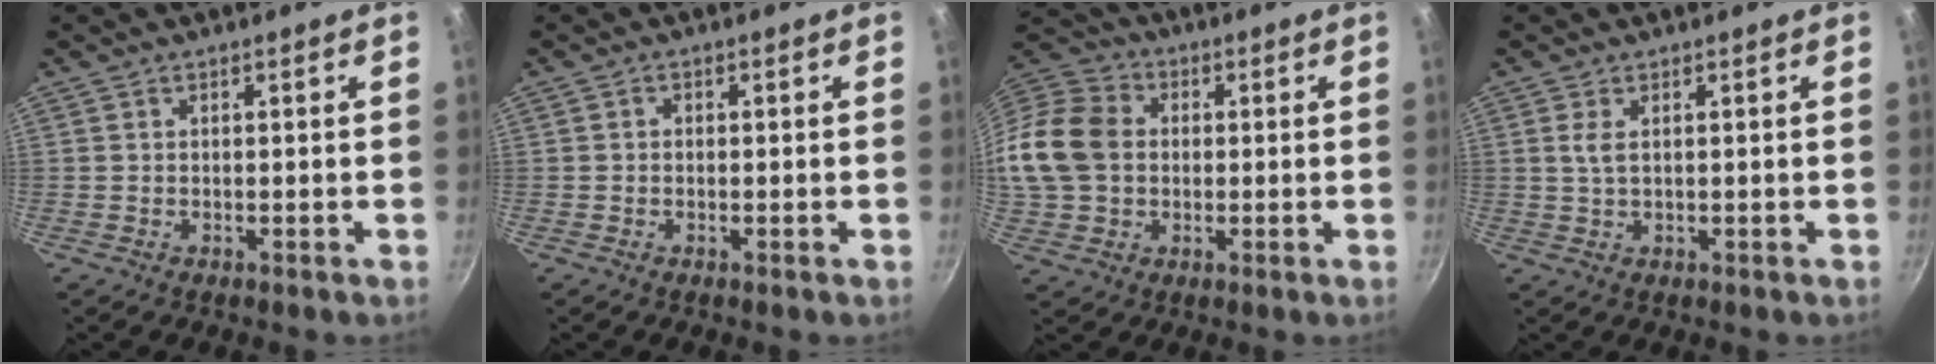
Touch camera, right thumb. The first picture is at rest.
{"total": 0.7, "force": [-0.2, 0.6, 0.3], "torque": [-0.005, 0.003, -0.004]}
{"total": 15.5, "force": [0.6, 12.4, 9.2], "torque": [-0.169, 0.024, -0.002]}
{"total": 2.1, "force": [0.6, 0.9, 1.8], "torque": [-0.037, -0.004, 0.012]}